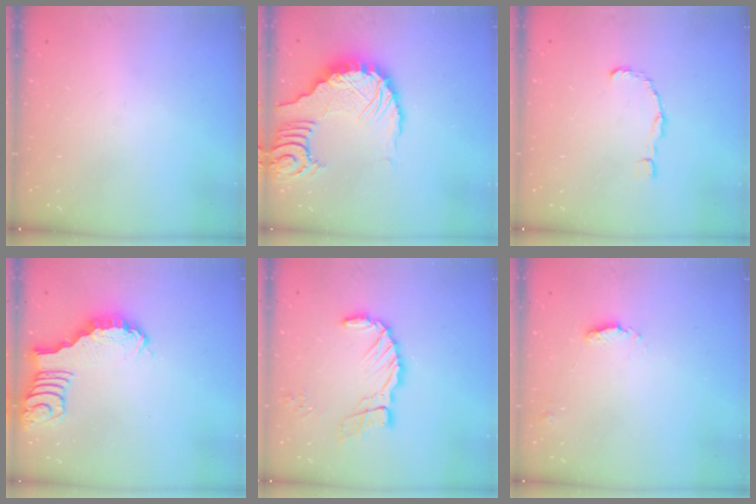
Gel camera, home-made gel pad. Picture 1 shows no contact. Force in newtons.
{"total": 11.1, "press": 11.1, "slide": 1.3}
{"total": 1.5, "press": 1.5, "slide": 0.1}
{"total": 2.7, "press": 2.7, "slide": 0.4}
{"total": 9.9, "press": 9.8, "slide": 1.0}
{"total": 4.6, "press": 4.6, "slide": 0.7}